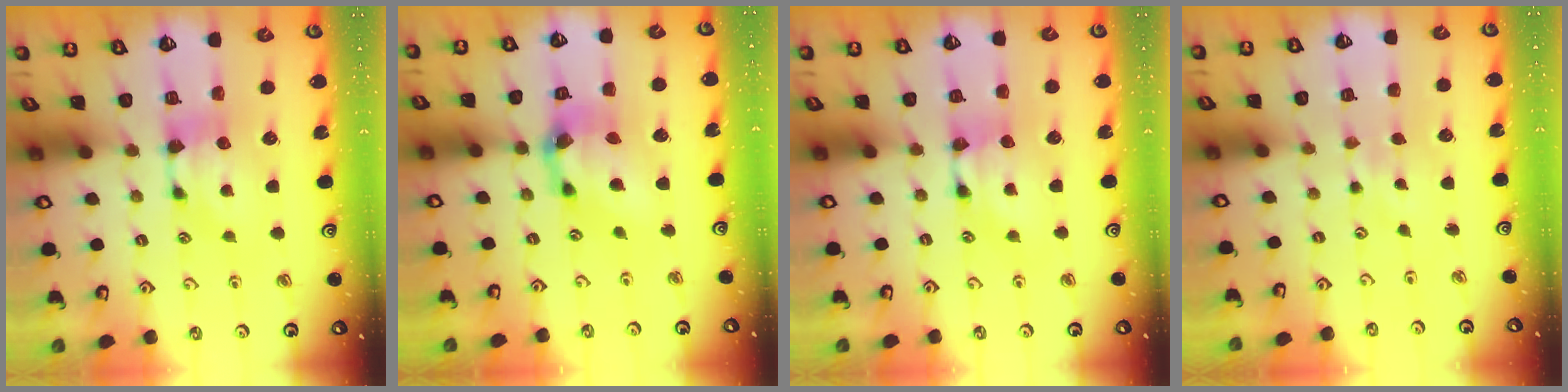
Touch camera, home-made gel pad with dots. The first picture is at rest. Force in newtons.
{"total": 5.9, "press": 5.5, "slide": 2.1}
{"total": 1.6, "press": 1.6, "slide": 0.1}
{"total": 3.7, "press": 3.7, "slide": 0.2}